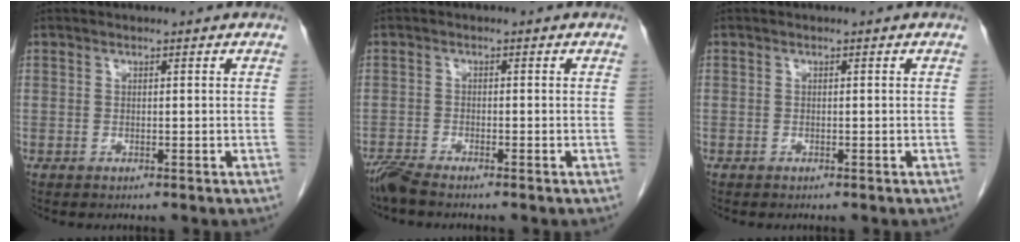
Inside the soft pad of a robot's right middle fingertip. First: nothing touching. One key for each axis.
{"total": 2.8, "fx": -2.5, "fy": -0.1, "fz": 1.1, "tx": -0.029, "ty": -0.012, "tz": -0.054}
{"total": 0.0}